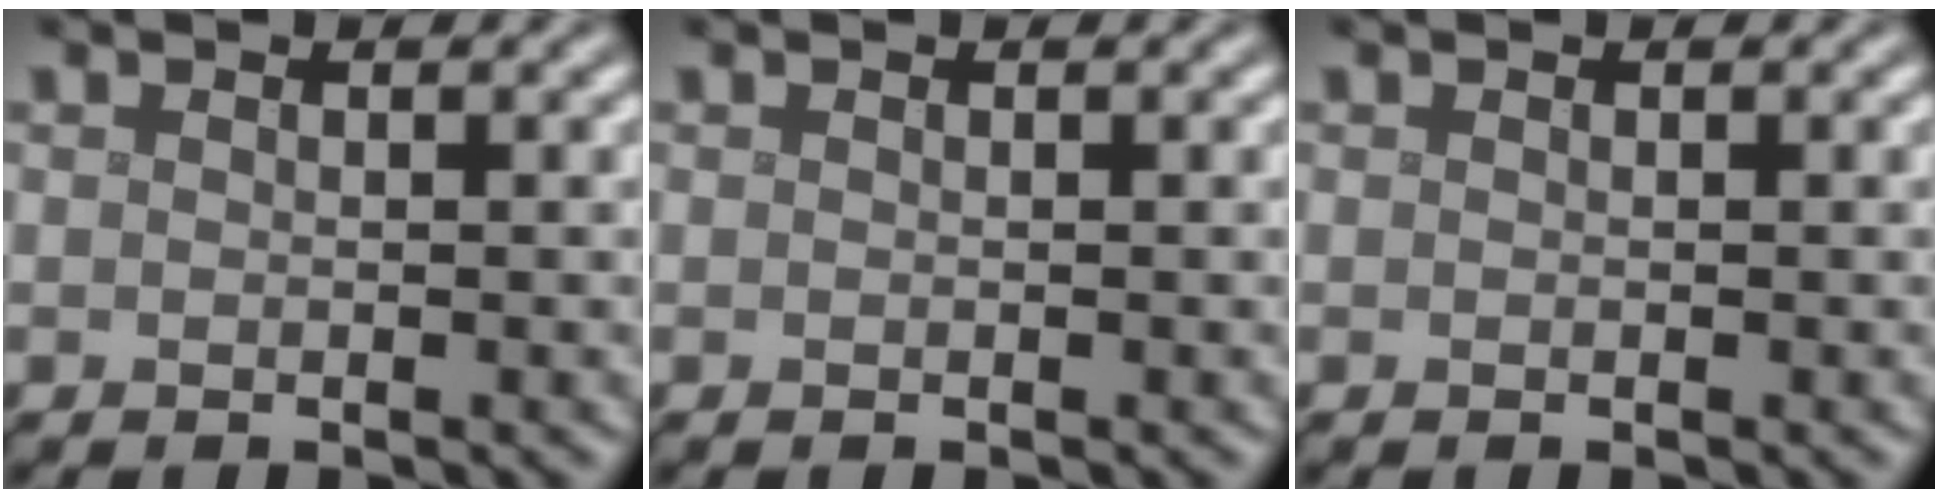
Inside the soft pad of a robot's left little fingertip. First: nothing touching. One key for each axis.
{"total": 0.0}
{"total": 0.0}